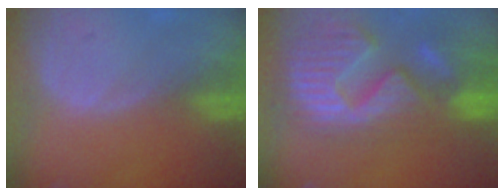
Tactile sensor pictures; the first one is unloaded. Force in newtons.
{"total": 15.1, "press": 12.7, "slide": 8.2}